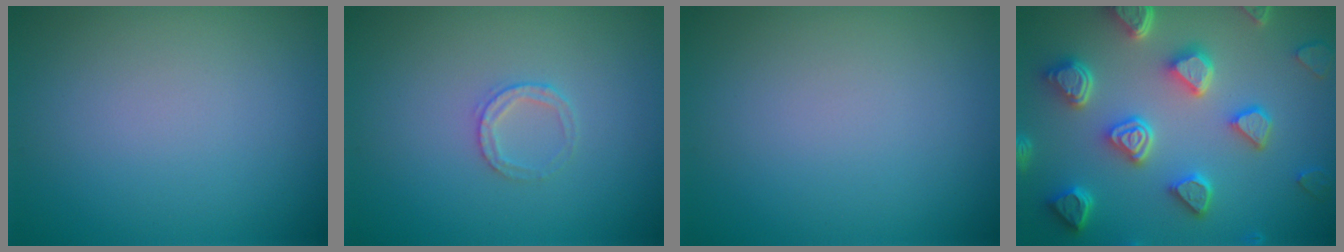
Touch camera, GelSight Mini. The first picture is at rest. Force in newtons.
{"total": 1.4, "press": 1.3, "slide": 0.2}
{"total": 0.0}
{"total": 7.0, "press": 5.5, "slide": 4.3}